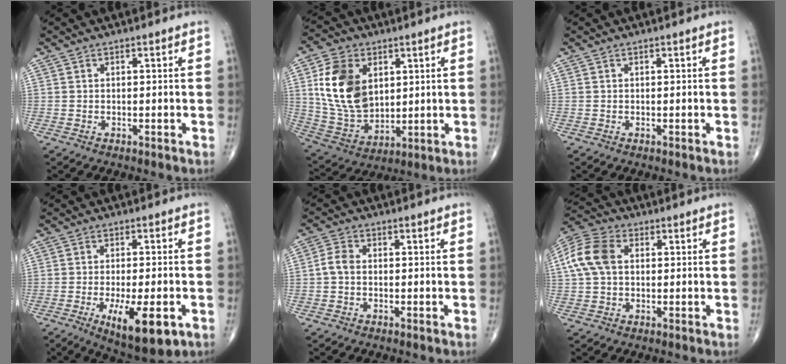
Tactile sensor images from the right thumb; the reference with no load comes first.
{"total": 16.1, "force": [4.1, 11.0, 10.9], "torque": [-0.185, -0.017, 0.090]}
{"total": 0.0}
{"total": 11.7, "force": [-4.5, 3.8, 10.2], "torque": [-0.152, -0.010, -0.061]}
{"total": 3.1, "force": [-0.4, 2.1, 2.2], "torque": [-0.042, 0.007, -0.016]}
{"total": 9.8, "force": [1.5, 6.8, 6.9], "torque": [-0.149, 0.025, 0.022]}